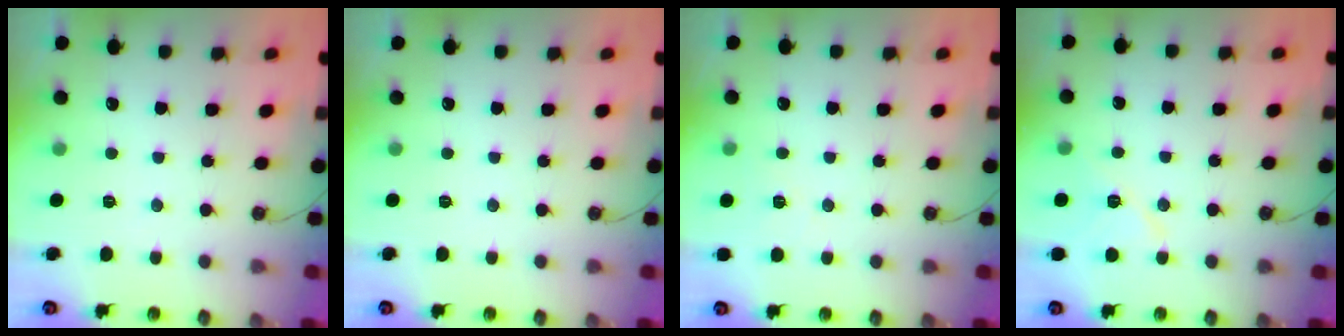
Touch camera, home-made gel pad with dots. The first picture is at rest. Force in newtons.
{"total": 0.0}
{"total": 3.2, "press": 3.1, "slide": 0.8}
{"total": 9.1, "press": 8.6, "slide": 3.1}